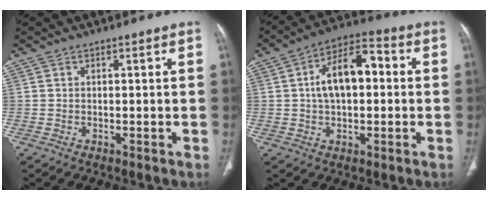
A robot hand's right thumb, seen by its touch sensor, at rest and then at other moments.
{"total": 12.0, "force": [1.2, 6.7, 9.8], "torque": [-0.157, 0.031, 0.011]}